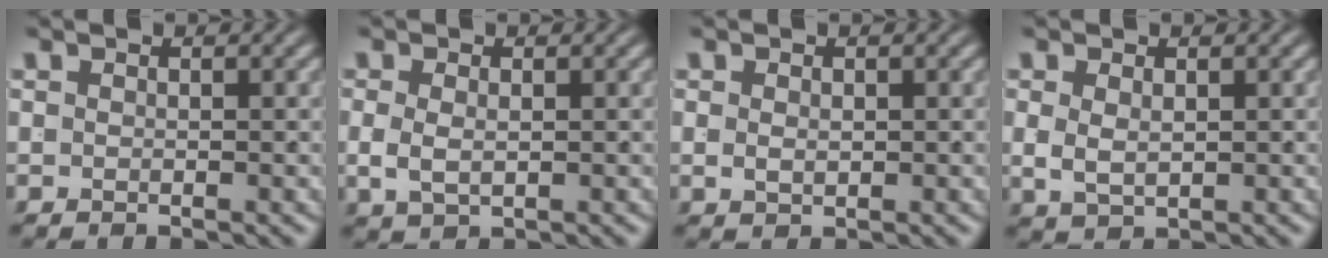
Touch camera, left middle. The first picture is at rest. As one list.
[{"total": 2.0, "force": [0.0, 1.3, 1.5], "torque": [-0.037, -0.006, 0.011]}, {"total": 0.8, "force": [0.2, 0.4, 0.6], "torque": [-0.009, -0.001, 0.013]}, {"total": 2.3, "force": [0.4, 1.7, 1.6], "torque": [-0.037, -0.006, 0.019]}]